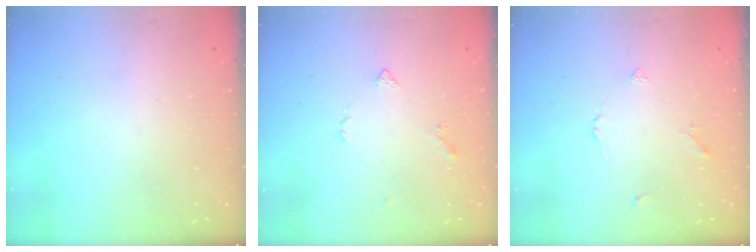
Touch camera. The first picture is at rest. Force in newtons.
{"total": 3.9, "press": 3.8, "slide": 0.7}
{"total": 2.2, "press": 2.2, "slide": 0.5}